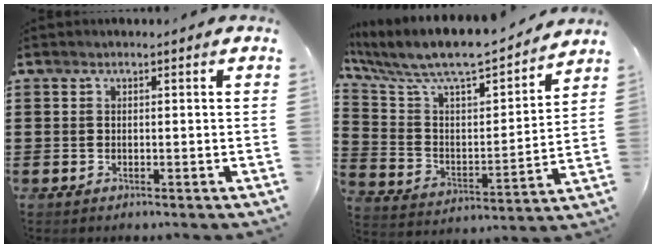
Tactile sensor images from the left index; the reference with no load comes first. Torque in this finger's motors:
{"motor_torque": [1.28, -0.85, 0.51, 0.21]}